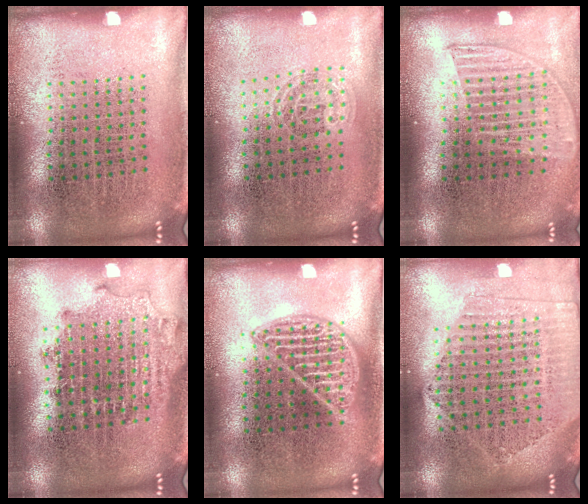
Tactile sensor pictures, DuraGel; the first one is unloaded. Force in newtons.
{"total": 0.9, "press": 0.6, "slide": 0.6}
{"total": 1.3, "press": 1.1, "slide": 0.6}
{"total": 1.8, "press": 1.5, "slide": 1.1}
{"total": 2.3, "press": 2.3, "slide": 0.3}
{"total": 2.0, "press": 1.8, "slide": 0.9}